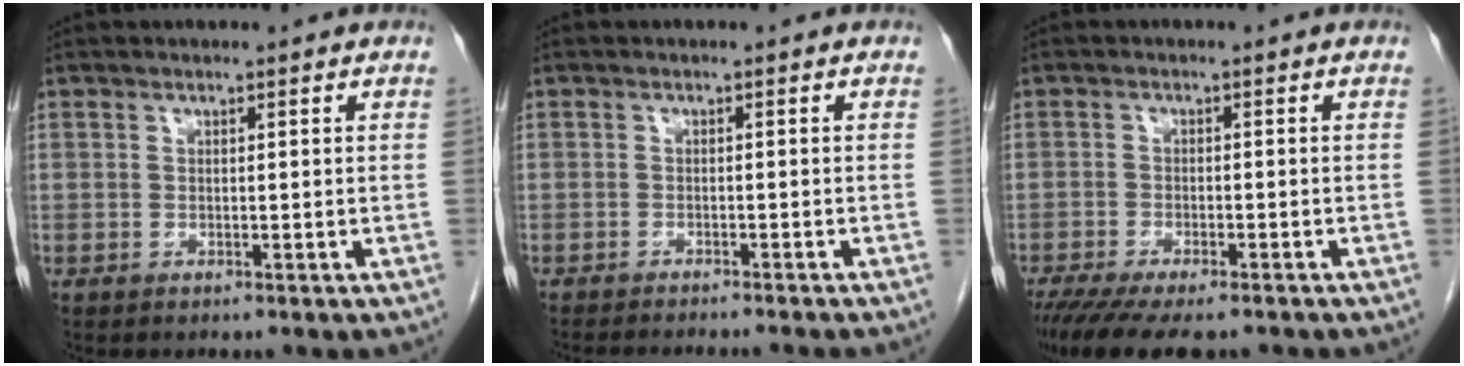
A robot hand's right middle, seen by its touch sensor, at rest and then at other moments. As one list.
[{"total": 8.9, "force": [-8.0, 0.1, 3.7], "torque": [-0.032, -0.019, -0.106]}, {"total": 11.5, "force": [-9.1, 3.1, 6.4], "torque": [-0.110, -0.017, -0.140]}]